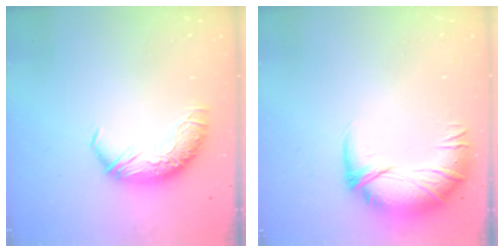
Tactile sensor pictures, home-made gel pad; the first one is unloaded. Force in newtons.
{"total": 2.8, "press": 1.2, "slide": 2.6}